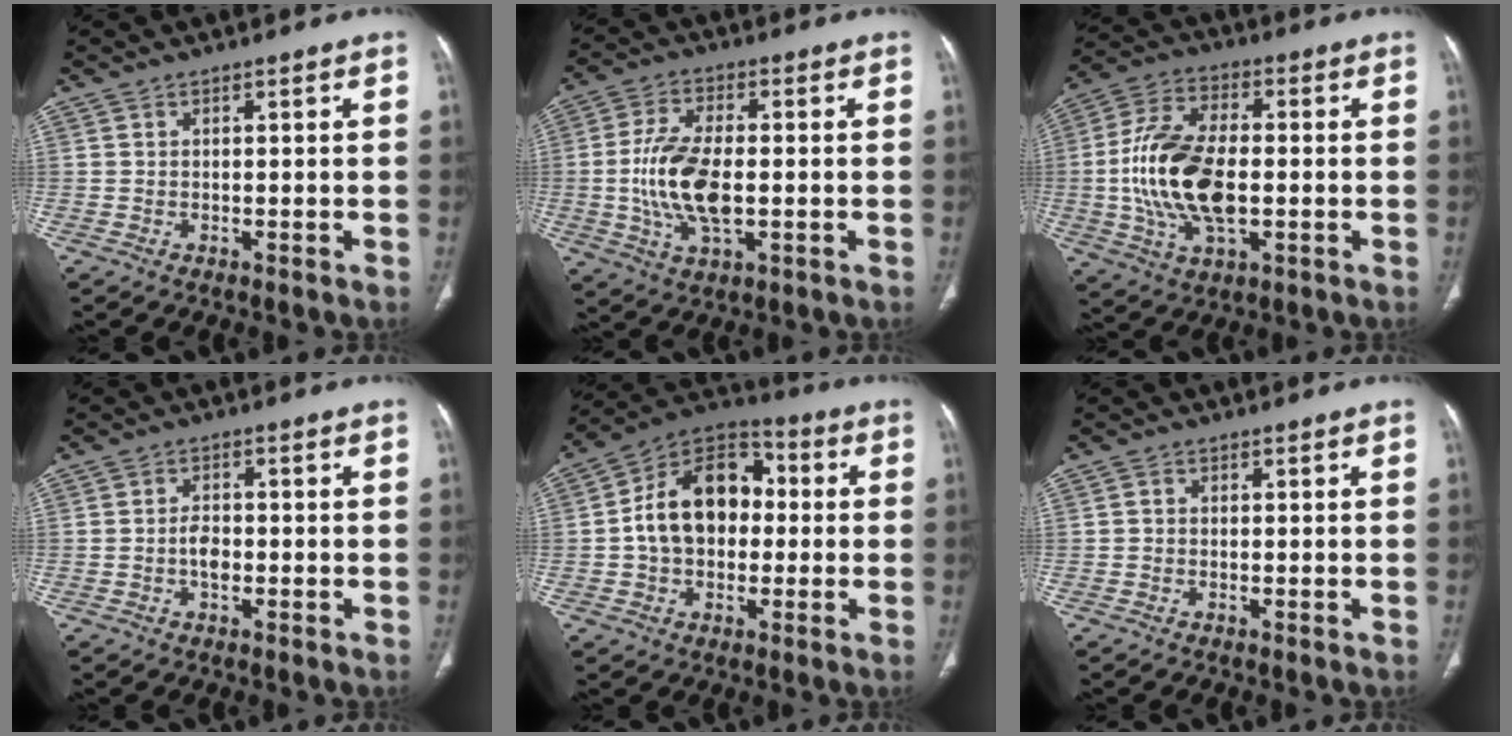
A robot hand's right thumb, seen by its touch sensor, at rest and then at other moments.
{"total": 12.3, "force": [-1.2, 6.0, 10.7], "torque": [-0.217, 0.003, -0.021]}
{"total": 17.1, "force": [-1.5, 9.1, 14.4], "torque": [-0.287, 0.012, -0.027]}
{"total": 3.0, "force": [-0.8, 1.8, 2.3], "torque": [-0.036, 0.007, -0.017]}
{"total": 16.1, "force": [0.4, 11.5, 11.3], "torque": [-0.154, 0.034, -0.004]}
{"total": 0.9, "force": [-0.2, 0.8, 0.4], "torque": [-0.003, 0.002, -0.006]}